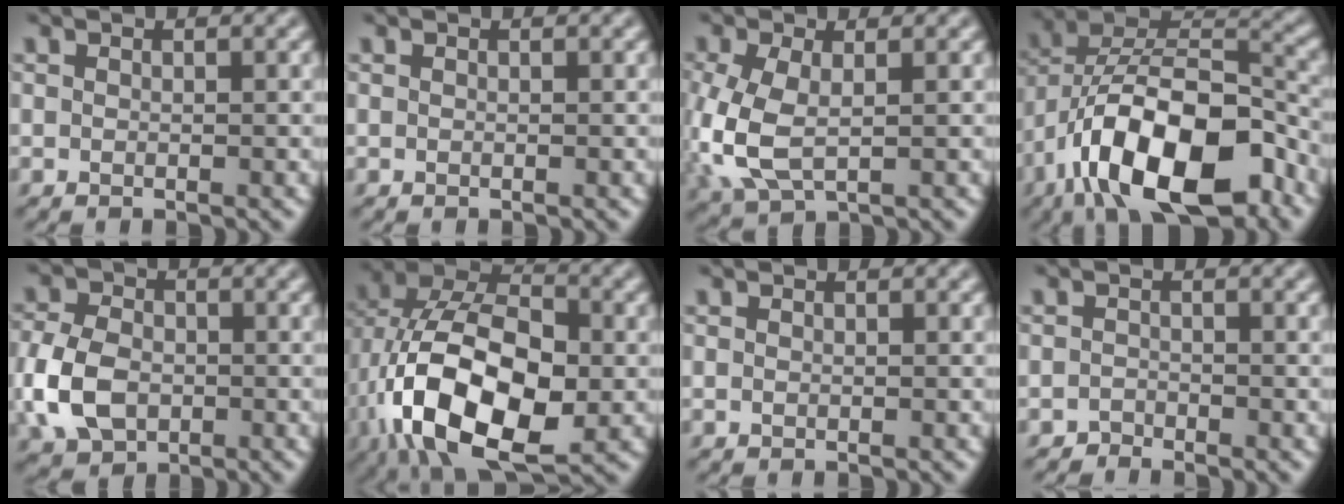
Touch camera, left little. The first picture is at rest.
{"total": 0.0}
{"total": 5.9, "force": [-0.7, 3.4, 4.8], "torque": [-0.141, -0.010, -0.008]}
{"total": 14.7, "force": [-8.0, 6.3, 10.6], "torque": [-0.173, 0.013, -0.149]}
{"total": 6.7, "force": [-1.7, 4.8, 4.4], "torque": [-0.115, -0.004, -0.042]}
{"total": 14.9, "force": [-4.3, 8.1, 11.8], "torque": [-0.218, 0.001, -0.086]}
{"total": 0.0}
{"total": 0.9, "force": [-0.9, 0.1, -0.2], "torque": [0.003, 0.006, -0.017]}